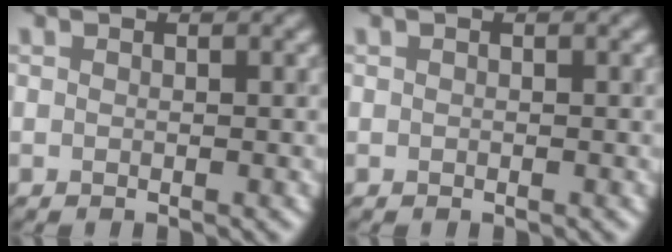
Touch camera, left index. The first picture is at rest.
{"total": 0.0}